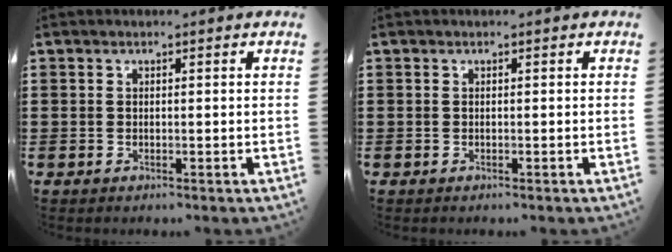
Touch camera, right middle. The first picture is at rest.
{"total": 0.0}